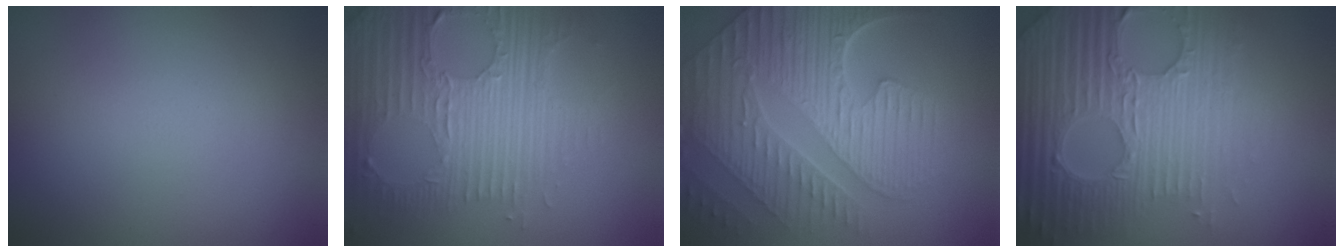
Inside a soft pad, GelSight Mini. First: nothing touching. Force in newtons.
{"total": 7.6, "press": 5.2, "slide": 5.6}
{"total": 10.4, "press": 7.1, "slide": 7.6}
{"total": 7.2, "press": 7.0, "slide": 1.7}